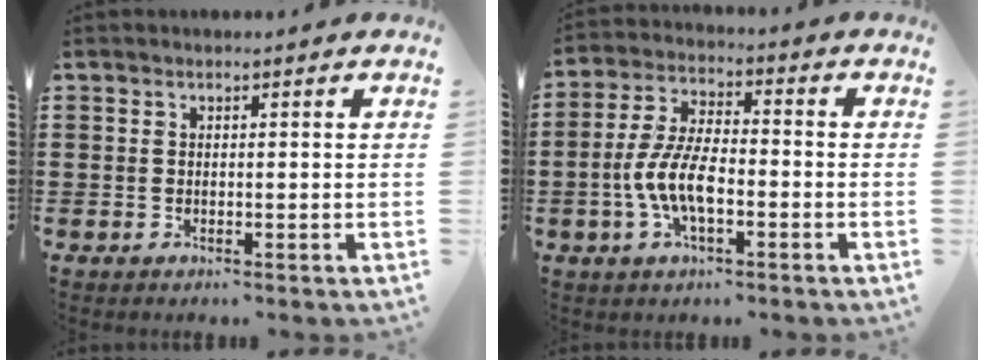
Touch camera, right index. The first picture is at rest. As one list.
[{"total": 8.1, "force": [-2.4, 3.4, 7.0], "torque": [-0.167, -0.008, -0.053]}]